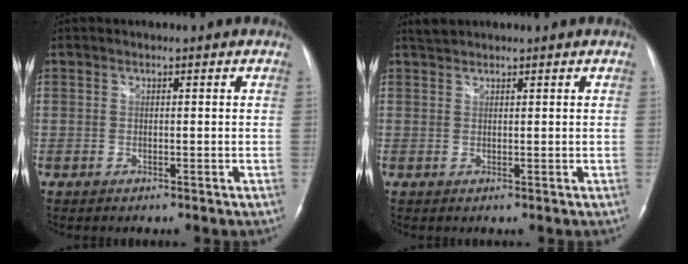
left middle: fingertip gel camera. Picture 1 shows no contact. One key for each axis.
{"total": 1.5, "fx": 1.5, "fy": 0.2, "fz": 0.1, "tx": -0.010, "ty": 0.010, "tz": 0.032}